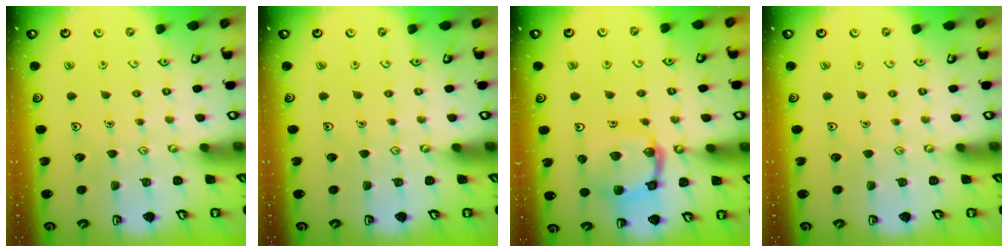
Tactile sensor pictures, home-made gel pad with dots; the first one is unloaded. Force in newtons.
{"total": 0.0}
{"total": 13.5, "press": 13.5, "slide": 1.4}
{"total": 0.0}